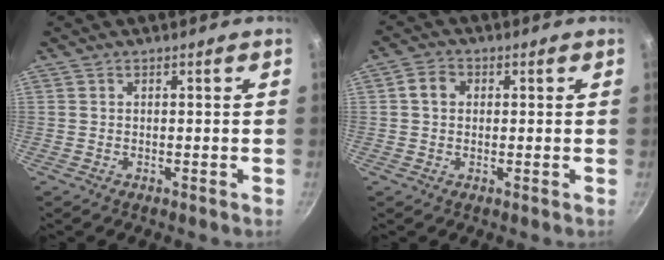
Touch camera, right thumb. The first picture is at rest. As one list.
[{"total": 3.7, "force": [0.6, 3.0, 2.0], "torque": [-0.027, 0.008, 0.005]}]